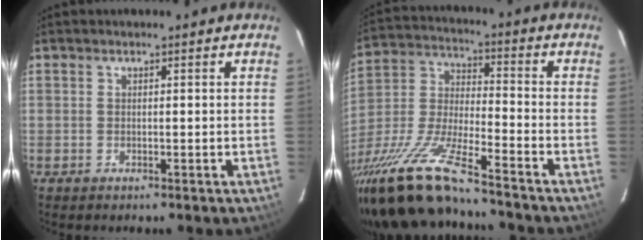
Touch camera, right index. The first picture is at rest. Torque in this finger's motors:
{"motor_torque": [2.14, 0.00, 1.05, 0.21]}